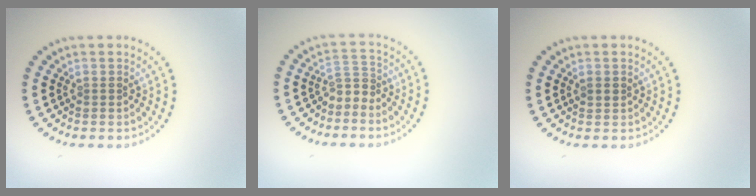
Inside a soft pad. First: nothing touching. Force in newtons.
{"total": 1.9, "press": 1.1, "slide": 1.5}
{"total": 0.9, "press": 0.8, "slide": 0.3}